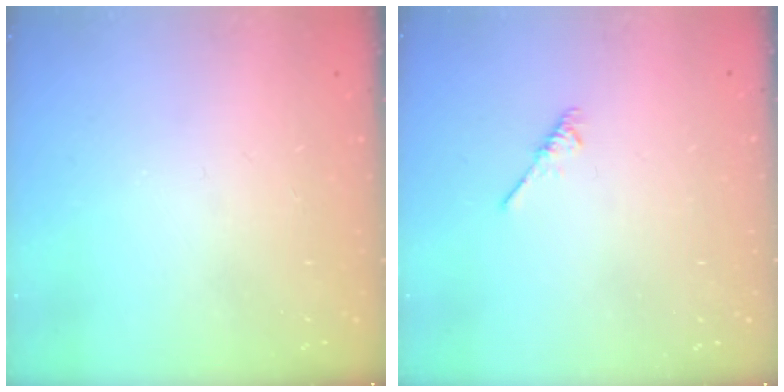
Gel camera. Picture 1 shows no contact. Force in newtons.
{"total": 1.9, "press": 1.8, "slide": 0.5}